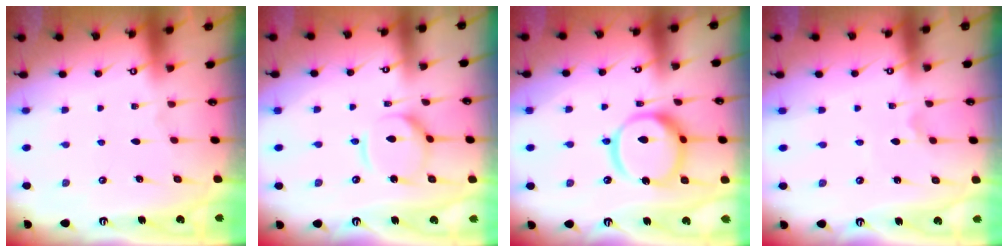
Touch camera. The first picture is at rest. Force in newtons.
{"total": 10.0, "press": 10.0, "slide": 1.0}
{"total": 16.5, "press": 16.4, "slide": 2.0}
{"total": 0.0}